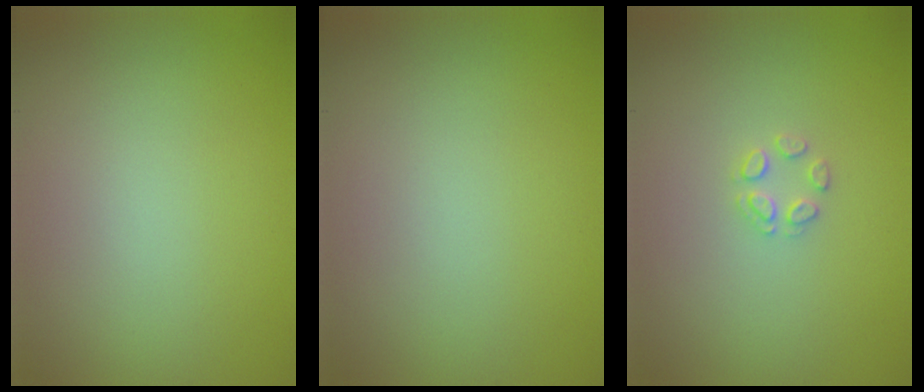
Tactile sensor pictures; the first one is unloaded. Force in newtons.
{"total": 0.0}
{"total": 1.5, "press": 1.5, "slide": 0.1}